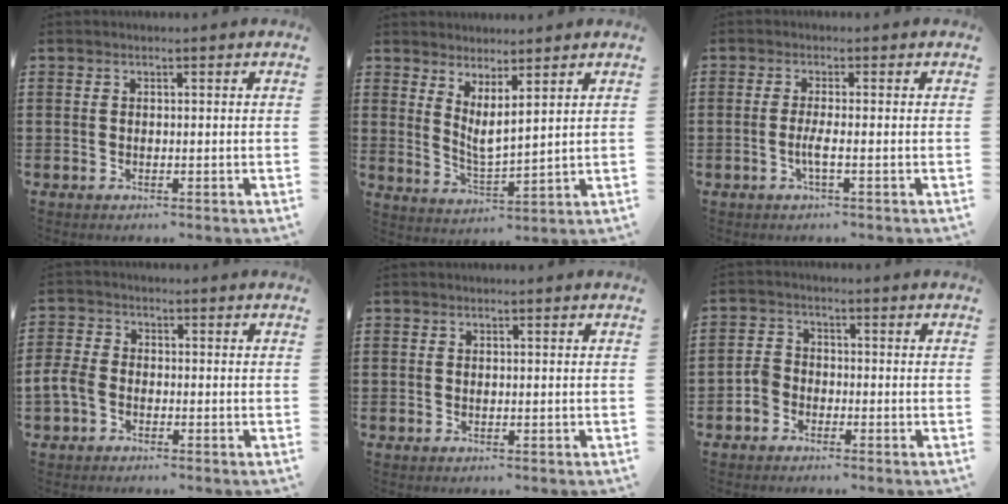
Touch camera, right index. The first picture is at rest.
{"total": 3.5, "force": [2.3, 0.5, 2.5], "torque": [-0.058, -0.011, 0.043]}
{"total": 2.6, "force": [-0.8, 0.1, 2.5], "torque": [-0.051, -0.006, -0.019]}
{"total": 3.5, "force": [-2.0, 2.3, 1.9], "torque": [-0.064, -0.003, -0.046]}
{"total": 0.0}
{"total": 3.2, "force": [-1.8, 2.3, 1.1], "torque": [-0.041, 0.004, -0.042]}